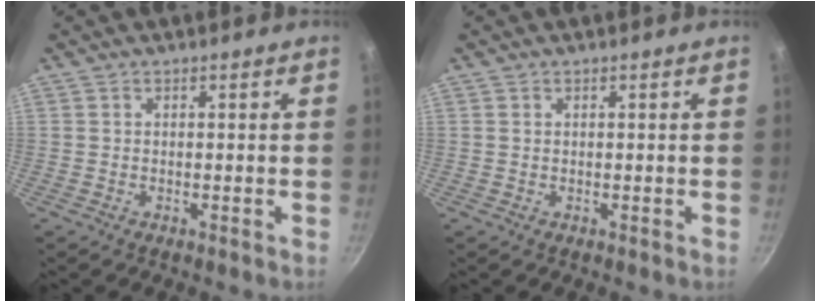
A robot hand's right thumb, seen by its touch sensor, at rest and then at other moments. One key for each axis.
{"total": 0.0}